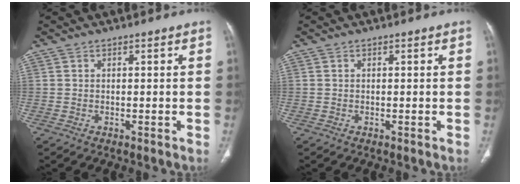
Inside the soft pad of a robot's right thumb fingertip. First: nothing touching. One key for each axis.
{"total": 0.0}